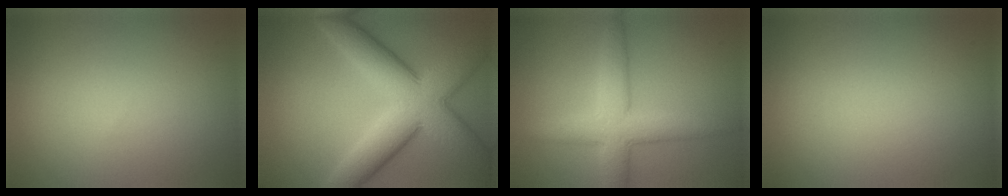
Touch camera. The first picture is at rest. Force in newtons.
{"total": 10.2, "press": 10.2, "slide": 0.2}
{"total": 5.7, "press": 5.7, "slide": 0.1}
{"total": 0.0}